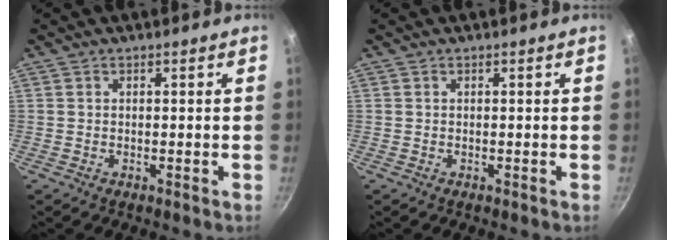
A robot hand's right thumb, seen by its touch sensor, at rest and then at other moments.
{"total": 0.0}